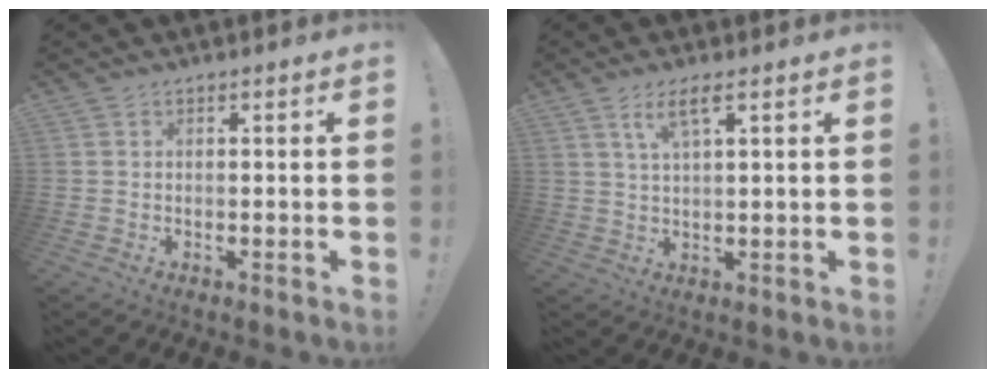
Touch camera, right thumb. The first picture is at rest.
{"total": 5.3, "force": [3.0, 0.9, 4.3], "torque": [-0.082, -0.003, 0.050]}